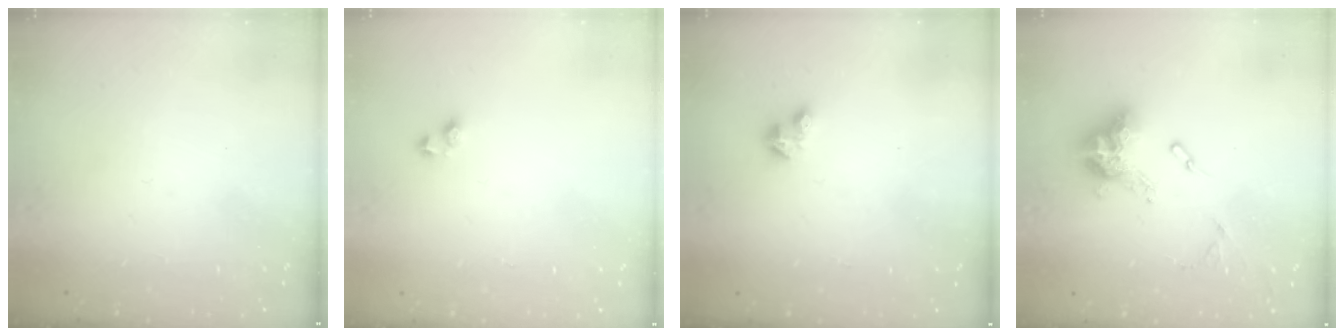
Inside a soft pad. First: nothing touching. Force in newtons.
{"total": 2.9, "press": 2.7, "slide": 1.1}
{"total": 2.9, "press": 2.8, "slide": 0.6}
{"total": 12.3, "press": 12.3, "slide": 1.2}